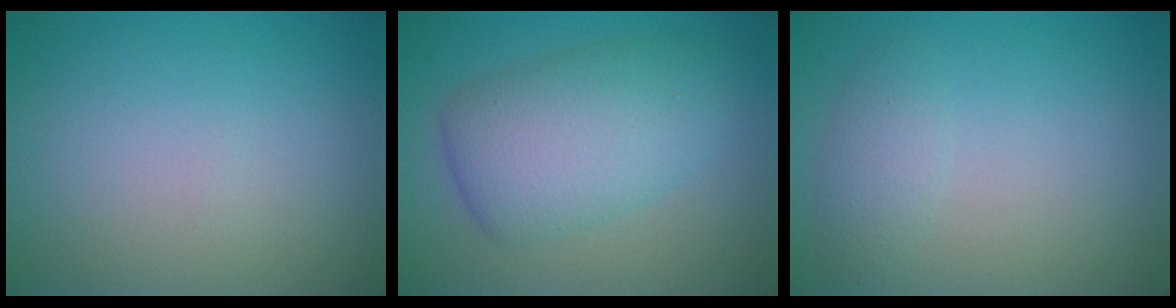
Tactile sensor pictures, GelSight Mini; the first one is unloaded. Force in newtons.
{"total": 6.9, "press": 6.9, "slide": 0.2}
{"total": 1.7, "press": 1.7, "slide": 0.1}